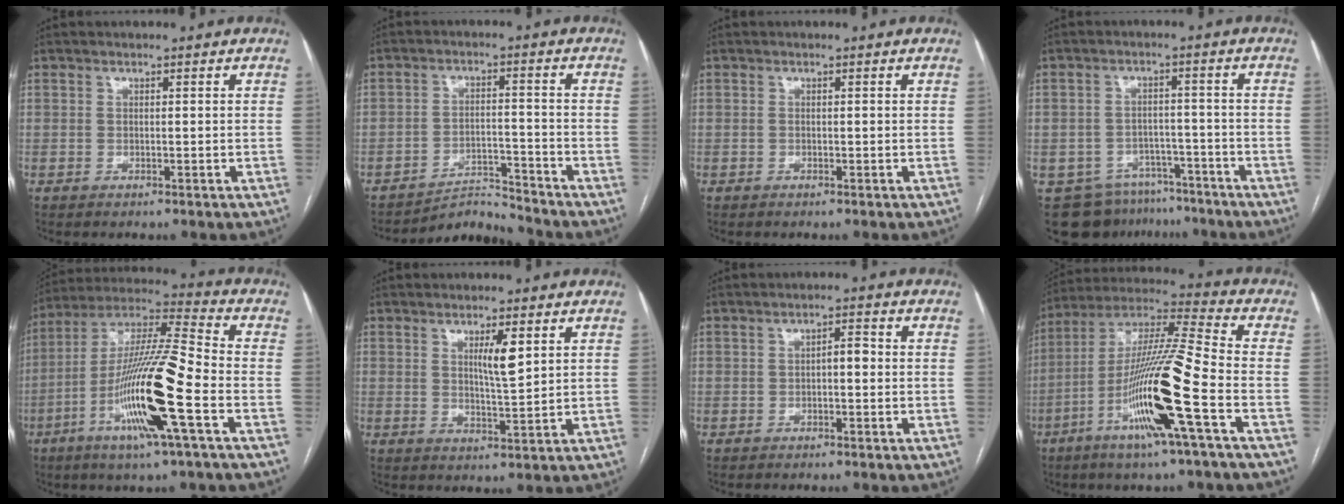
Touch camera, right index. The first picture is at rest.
{"total": 5.1, "force": [-4.8, -0.2, -1.7], "torque": [0.029, 0.010, -0.077]}
{"total": 0.0}
{"total": 10.5, "force": [-8.0, 6.5, 1.7], "torque": [-0.024, 0.020, -0.109]}
{"total": 18.5, "force": [-6.5, 0.2, 17.3], "torque": [-0.344, -0.014, -0.125]}
{"total": 4.5, "force": [1.8, 0.5, 4.1], "torque": [-0.072, -0.006, 0.033]}
{"total": 2.2, "force": [-0.3, 0.8, 2.0], "torque": [-0.029, 0.011, -0.005]}
{"total": 18.4, "force": [-6.7, -0.6, 17.2], "torque": [-0.337, -0.013, -0.132]}